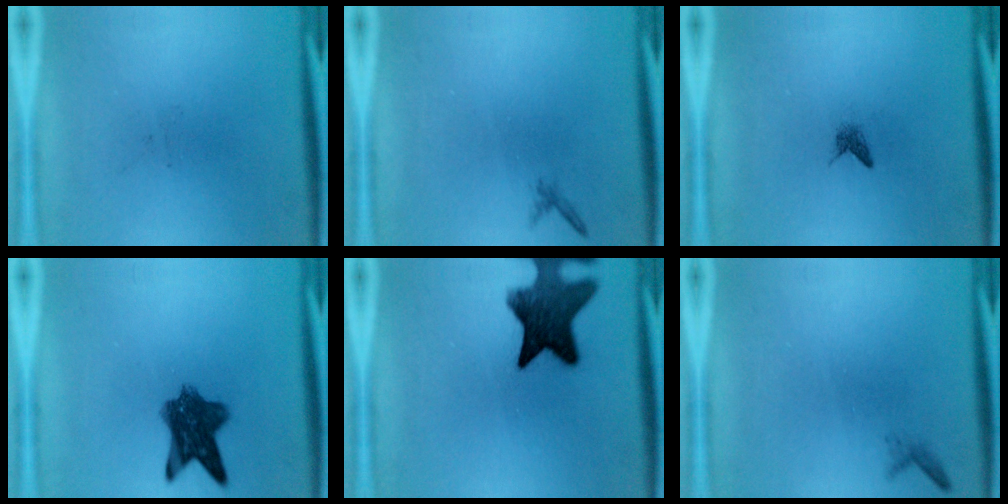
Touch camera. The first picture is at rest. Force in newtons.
{"total": 0.6}
{"total": 1.0}
{"total": 8.2}
{"total": 11.8}
{"total": 0.6}